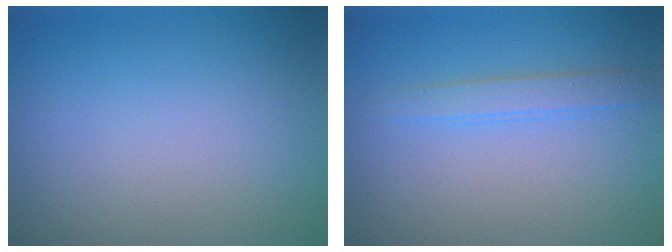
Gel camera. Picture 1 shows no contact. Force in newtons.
{"total": 1.8, "press": 1.8, "slide": 0.1}